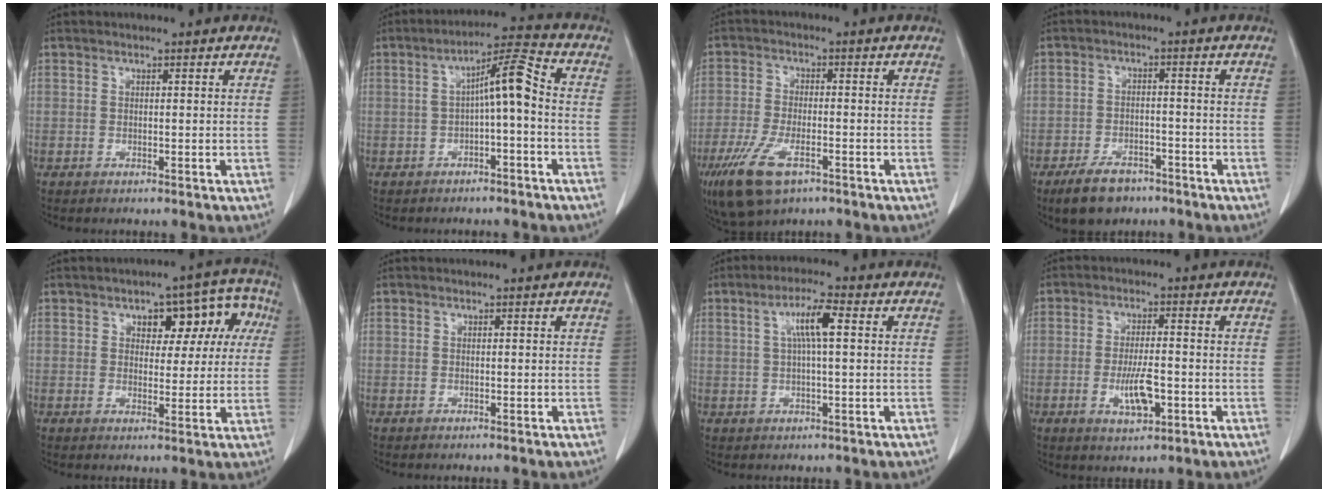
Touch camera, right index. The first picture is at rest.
{"total": 7.5, "force": [-0.5, 1.2, 7.4], "torque": [-0.124, 0.032, -0.010]}
{"total": 11.2, "force": [-6.2, 4.7, 8.1], "torque": [-0.171, -0.017, -0.106]}
{"total": 7.4, "force": [-5.2, 4.0, 3.5], "torque": [-0.068, -0.001, -0.083]}
{"total": 11.3, "force": [3.5, 6.1, 8.8], "torque": [-0.108, 0.044, 0.051]}
{"total": 0.0}
{"total": 6.3, "force": [1.6, 0.8, 6.1], "torque": [-0.115, 0.013, 0.030]}
{"total": 6.7, "force": [-2.0, 2.2, 6.0], "torque": [-0.114, -0.003, -0.028]}